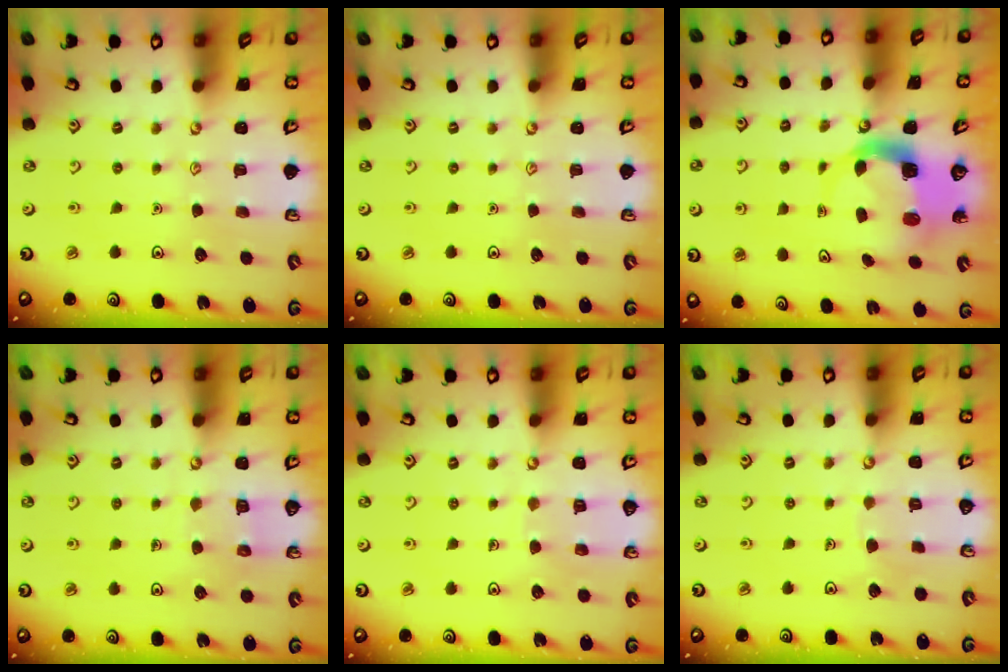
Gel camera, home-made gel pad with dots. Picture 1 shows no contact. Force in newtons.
{"total": 0.0}
{"total": 6.2, "press": 6.1, "slide": 0.9}
{"total": 5.3, "press": 5.3, "slide": 0.5}
{"total": 4.9, "press": 4.9, "slide": 0.3}
{"total": 2.7, "press": 2.7, "slide": 0.1}